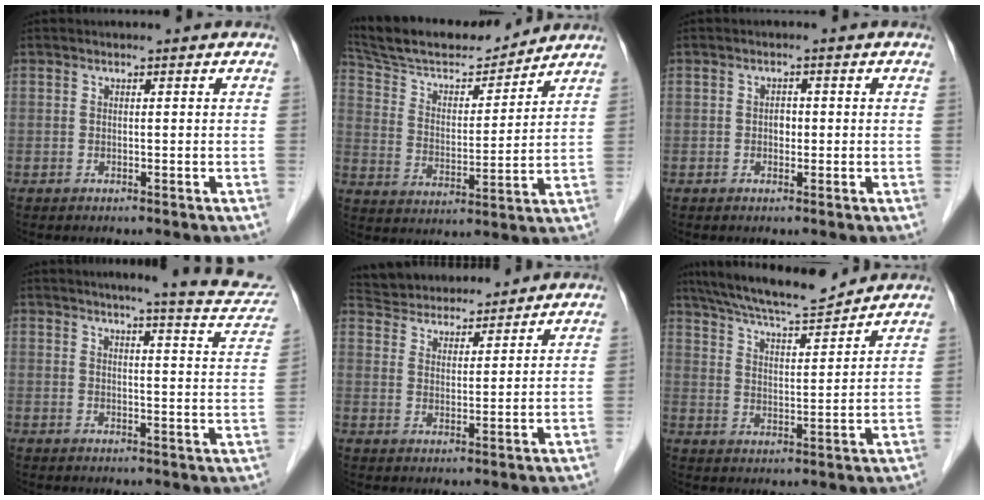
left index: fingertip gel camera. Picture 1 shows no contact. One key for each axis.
{"total": 15.8, "fx": 14.8, "fy": 2.7, "fz": 5.0, "tx": -0.091, "ty": 0.006, "tz": 0.252}
{"total": 1.4, "fx": -0.4, "fy": 1.0, "fz": 0.9, "tx": -0.011, "ty": 0.000, "tz": -0.007}
{"total": 10.2, "fx": 8.7, "fy": 0.9, "fz": 5.2, "tx": -0.054, "ty": -0.010, "tz": 0.078}
{"total": 11.1, "fx": 10.5, "fy": 2.9, "fz": 2.3, "tx": -0.039, "ty": 0.027, "tz": 0.172}
{"total": 13.0, "fx": 11.7, "fy": 1.0, "fz": 5.5, "tx": -0.100, "ty": 0.004, "tz": 0.190}